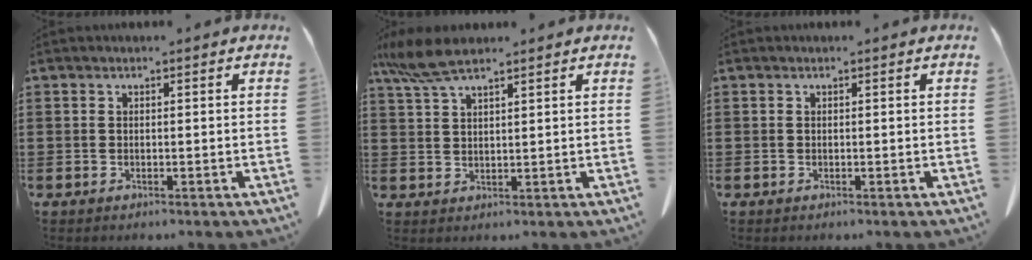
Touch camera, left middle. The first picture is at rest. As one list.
[{"total": 6.1, "force": [4.6, 1.1, 3.9], "torque": [-0.094, -0.008, 0.084]}, {"total": 0.0}]